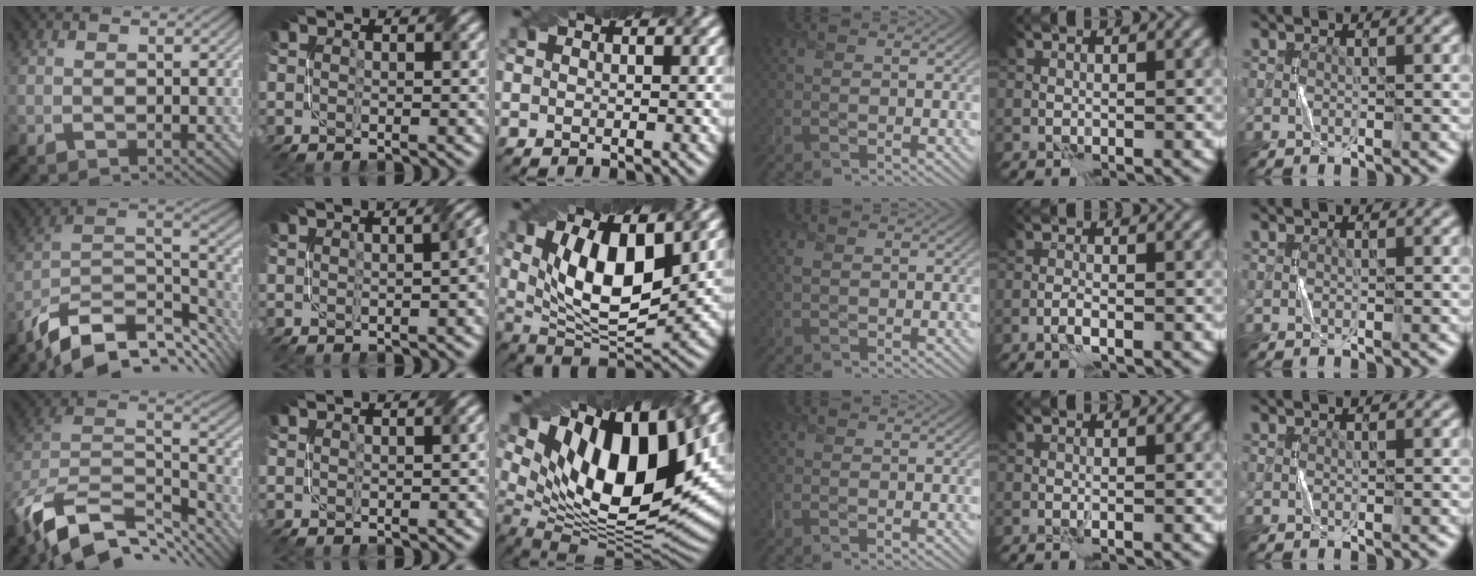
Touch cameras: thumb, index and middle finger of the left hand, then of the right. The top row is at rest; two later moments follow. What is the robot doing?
{"motion": "twist", "object": "screw"}